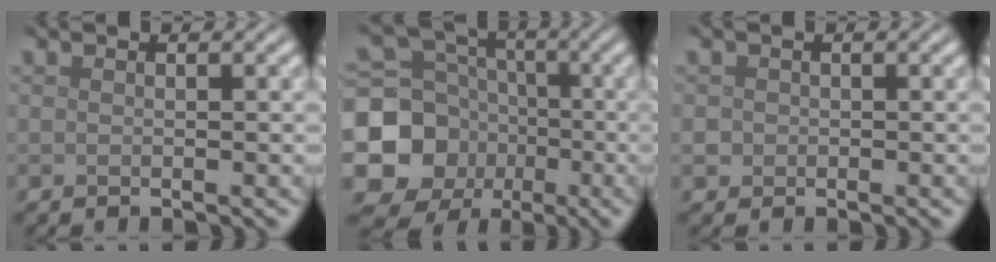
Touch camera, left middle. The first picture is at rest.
{"total": 11.4, "force": [-2.9, 10.3, 3.9], "torque": [-0.117, -0.025, -0.069]}
{"total": 1.1, "force": [-0.2, 1.1, 0.2], "torque": [0.006, -0.004, -0.003]}